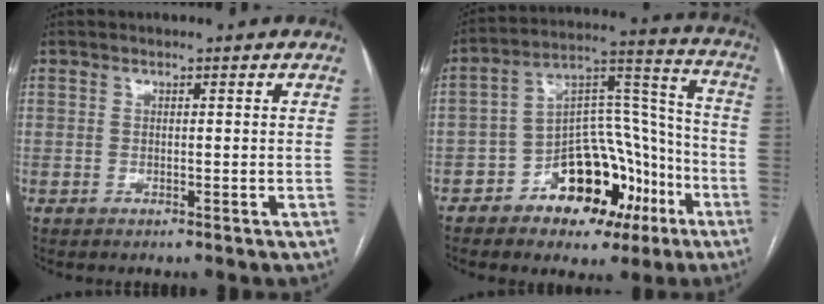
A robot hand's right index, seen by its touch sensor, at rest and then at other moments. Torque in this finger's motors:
{"motor_torque": [1.34, -0.80, 0.85, 0.18]}